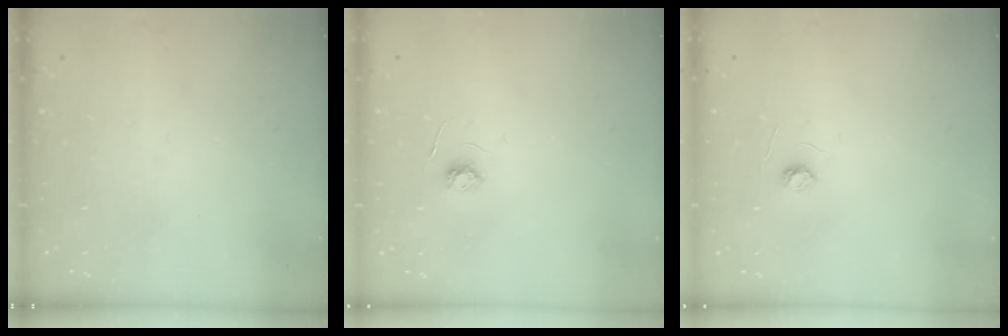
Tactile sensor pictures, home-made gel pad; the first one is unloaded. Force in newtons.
{"total": 3.6, "press": 3.6, "slide": 0.5}
{"total": 3.1, "press": 3.1, "slide": 0.4}